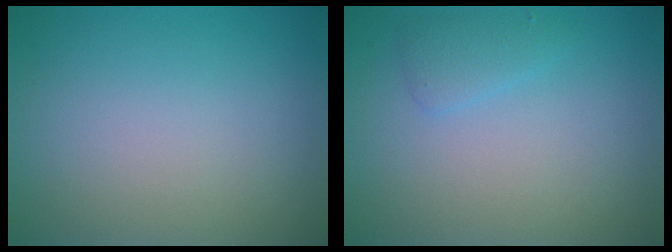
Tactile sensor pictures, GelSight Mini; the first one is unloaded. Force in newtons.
{"total": 1.4, "press": 1.4, "slide": 0.1}